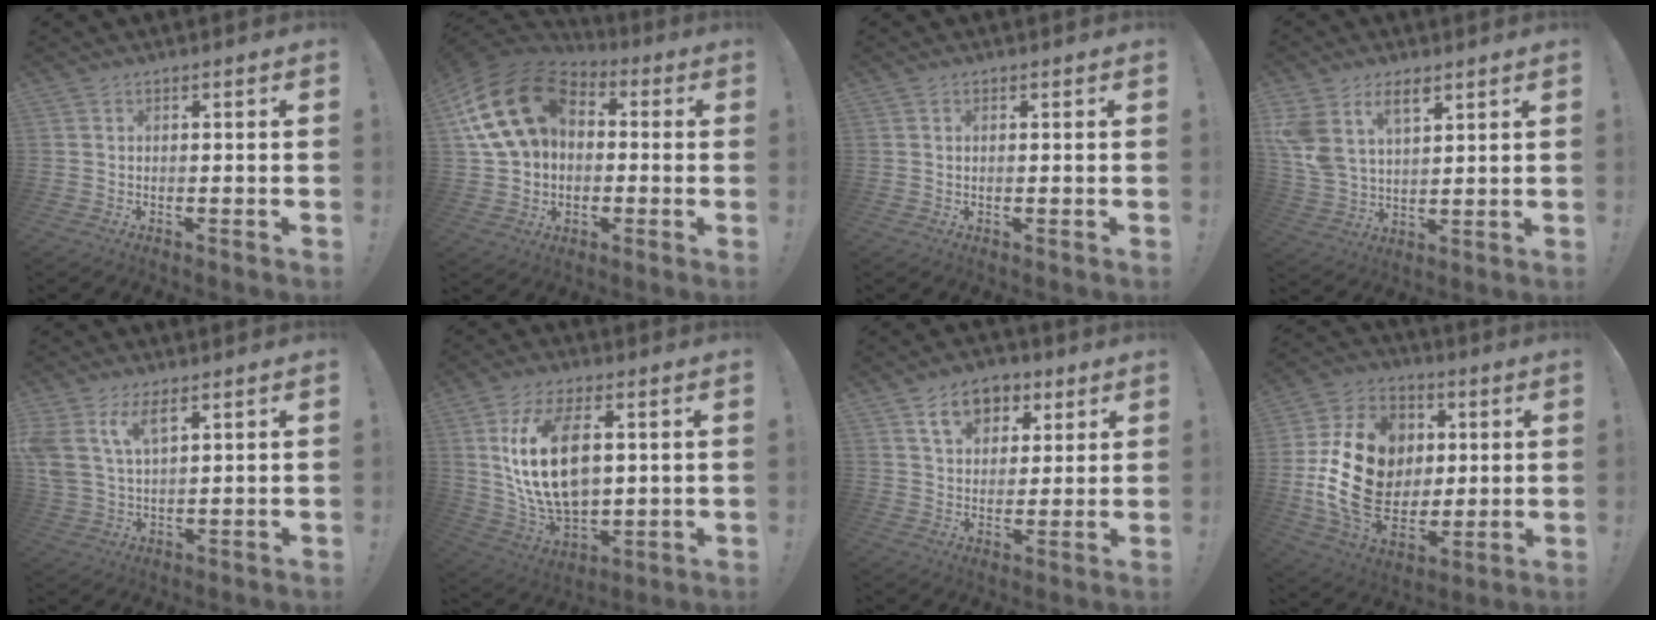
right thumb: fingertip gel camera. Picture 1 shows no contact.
{"total": 21.0, "force": [5.6, 14.8, 13.9], "torque": [-0.246, -0.003, 0.116]}
{"total": 0.7, "force": [0.3, 0.2, 0.5], "torque": [-0.008, 0.001, 0.005]}
{"total": 10.9, "force": [6.5, 6.3, 6.0], "torque": [-0.123, -0.033, 0.123]}
{"total": 8.8, "force": [5.2, 4.3, 5.8], "torque": [-0.128, -0.016, 0.098]}
{"total": 19.4, "force": [4.1, 11.4, 15.1], "torque": [-0.287, -0.011, 0.070]}
{"total": 11.4, "force": [6.0, 7.9, 5.5], "torque": [-0.083, -0.017, 0.114]}
{"total": 23.9, "force": [1.7, 18.1, 15.5], "torque": [-0.292, -0.001, 0.056]}